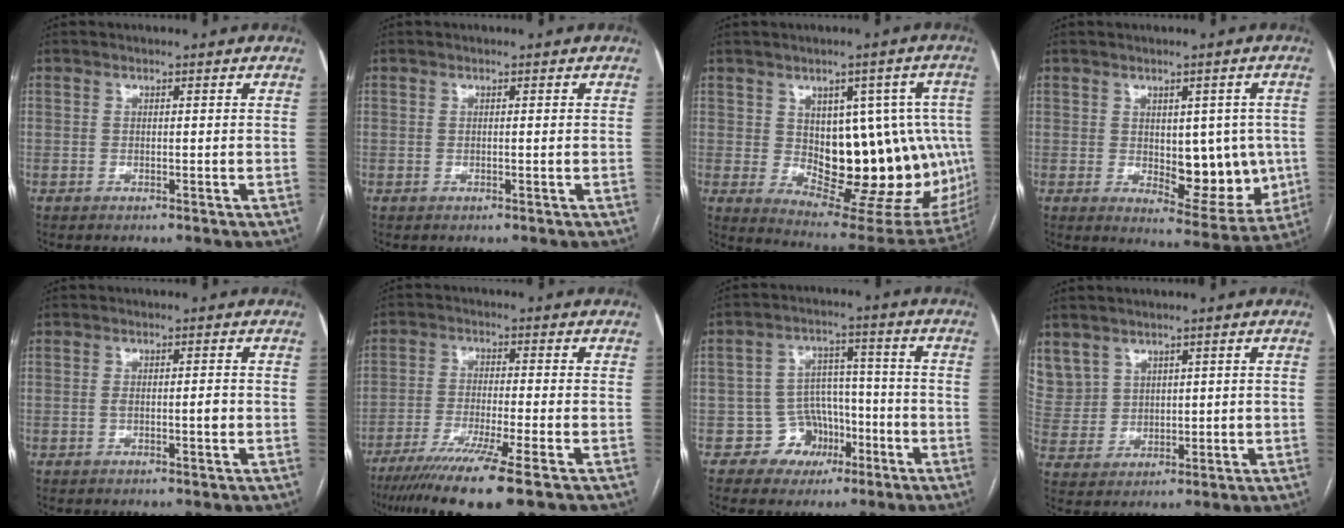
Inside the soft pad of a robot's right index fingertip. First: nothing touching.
{"total": 0.0}
{"total": 20.3, "force": [-0.3, 10.0, 17.6], "torque": [-0.188, 0.013, 0.029]}
{"total": 10.1, "force": [-0.4, 5.1, 8.7], "torque": [-0.095, 0.002, 0.016]}
{"total": 1.8, "force": [-0.3, 0.4, 1.7], "torque": [-0.029, 0.001, -0.001]}
{"total": 12.4, "force": [-8.5, -0.9, 8.9], "torque": [-0.157, -0.034, -0.139]}
{"total": 6.5, "force": [-3.1, 5.6, 0.7], "torque": [0.007, 0.018, -0.039]}
{"total": 9.0, "force": [5.0, 7.3, 1.5], "torque": [-0.057, 0.026, 0.127]}